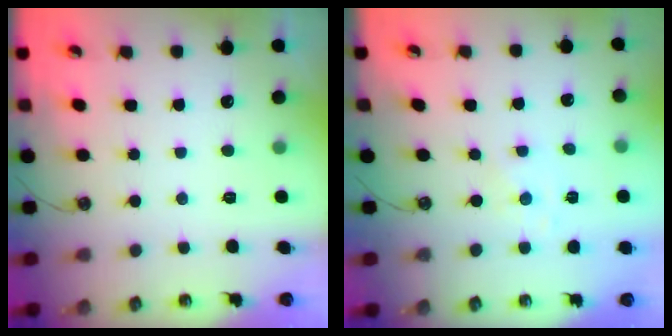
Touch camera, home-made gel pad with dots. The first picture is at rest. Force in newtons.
{"total": 0.0}